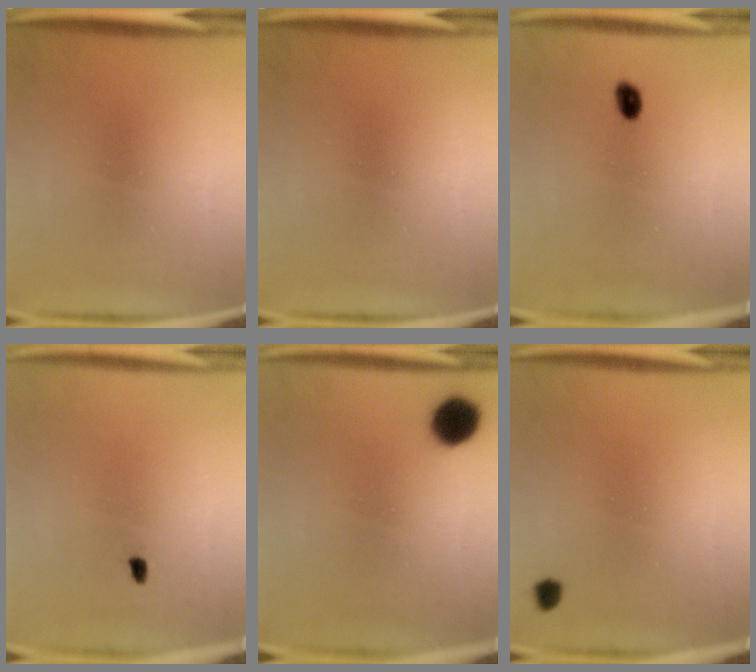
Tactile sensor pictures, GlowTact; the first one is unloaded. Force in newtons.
{"total": 0.0}
{"total": 1.9}
{"total": 0.9}
{"total": 8.7}
{"total": 1.4}